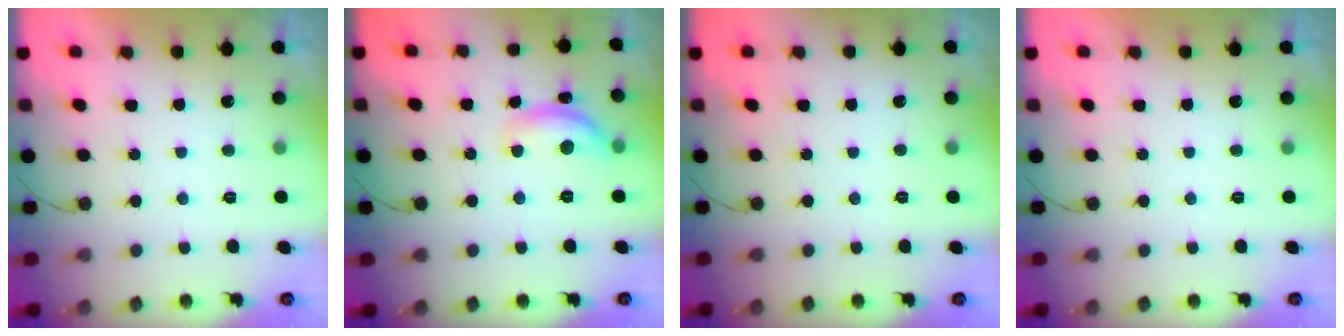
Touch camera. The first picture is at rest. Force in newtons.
{"total": 11.2, "press": 11.2, "slide": 0.6}
{"total": 0.0}
{"total": 0.0}